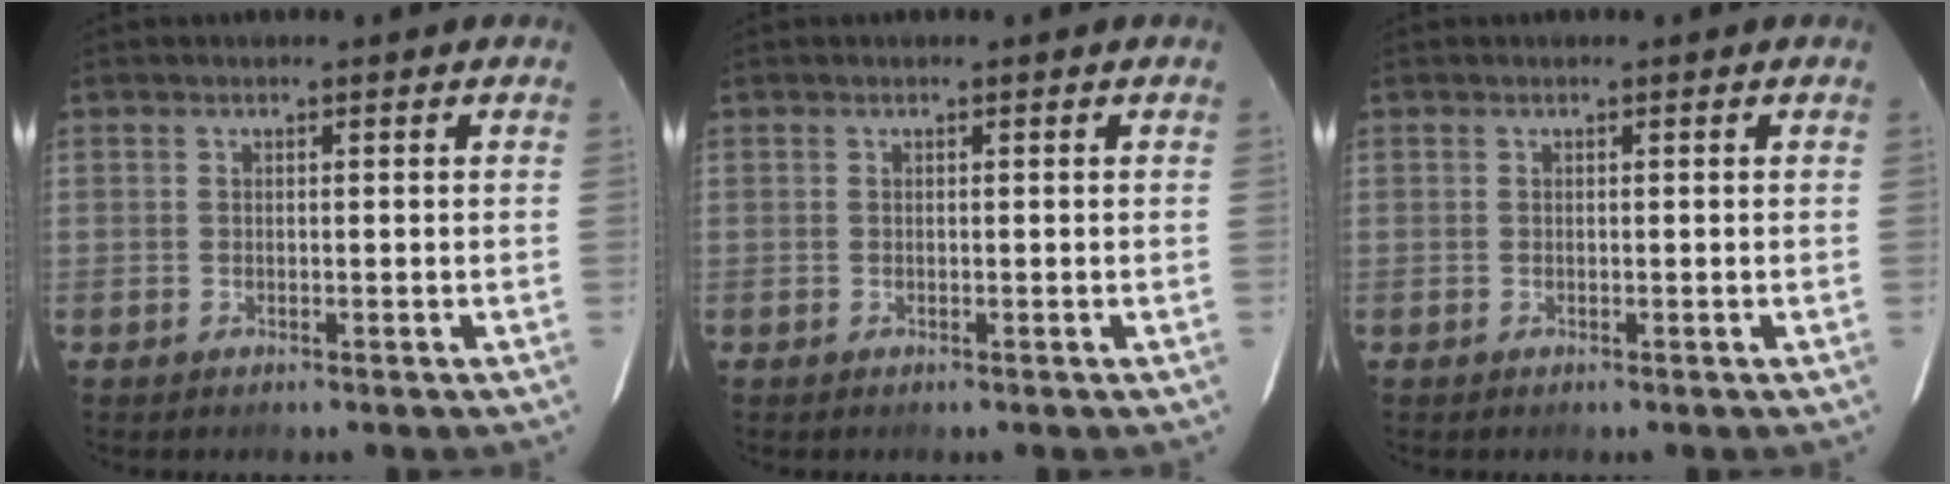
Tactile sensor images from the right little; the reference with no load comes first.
{"total": 0.0}
{"total": 0.0}